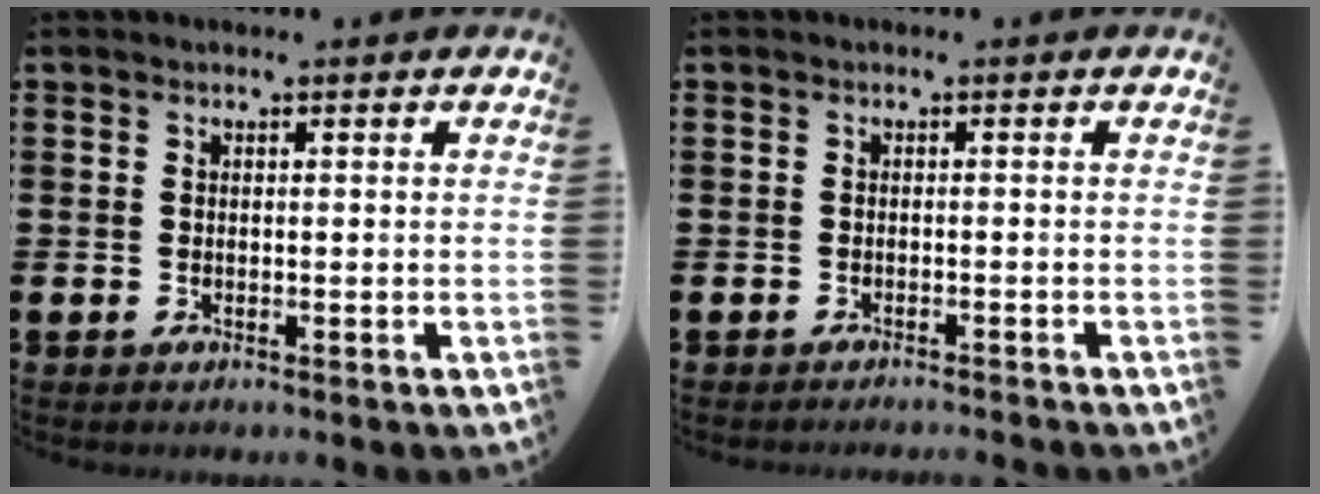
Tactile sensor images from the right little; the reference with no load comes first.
{"total": 0.7, "force": [-0.7, -0.2, 0.0], "torque": [0.000, -0.001, -0.014]}